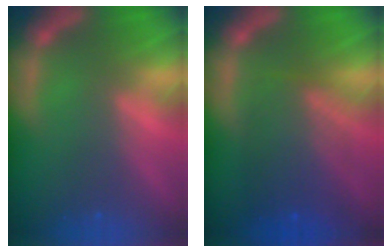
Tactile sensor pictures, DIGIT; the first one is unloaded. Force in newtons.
{"total": 7.1}